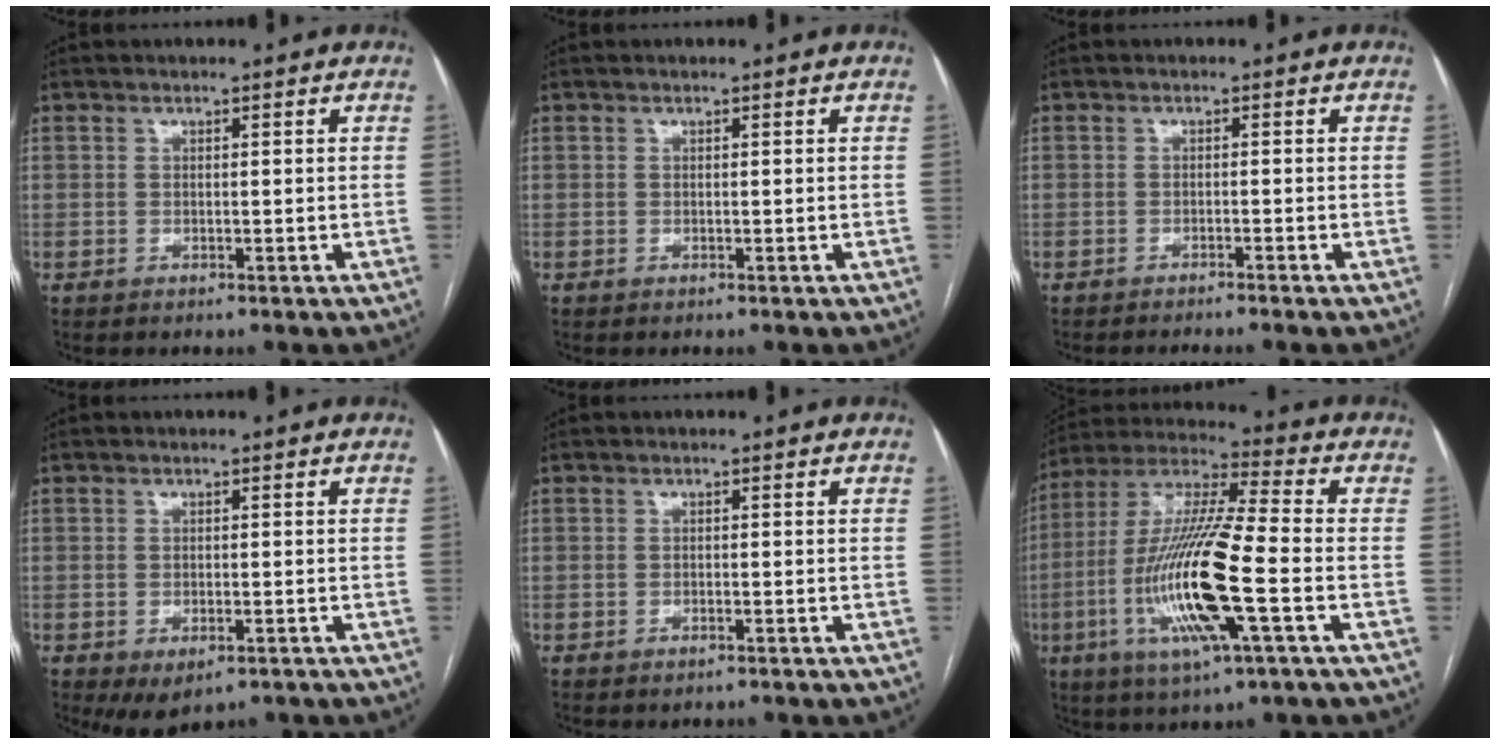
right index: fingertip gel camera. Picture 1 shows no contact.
{"total": 0.0}
{"total": 3.5, "force": [-3.0, -0.9, 1.6], "torque": [-0.011, 0.003, -0.044]}
{"total": 4.3, "force": [-2.4, 2.2, 2.9], "torque": [-0.045, -0.007, -0.027]}
{"total": 0.9, "force": [-0.6, 0.4, 0.5], "torque": [-0.012, -0.002, -0.005]}
{"total": 18.4, "force": [-4.8, 1.5, 17.7], "torque": [-0.366, -0.015, -0.092]}